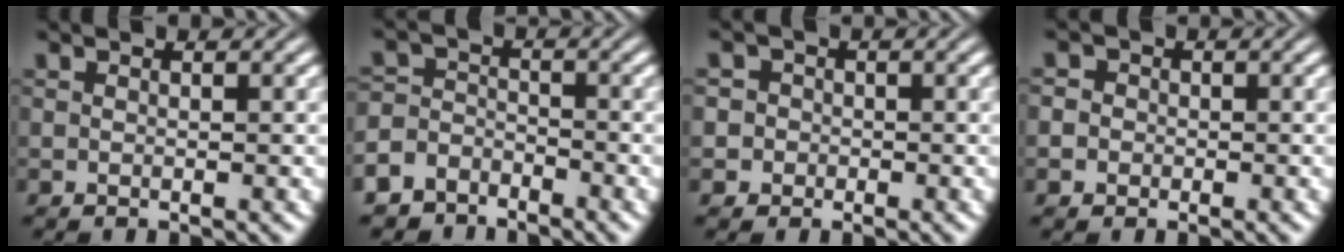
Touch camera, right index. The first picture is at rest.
{"total": 4.6, "force": [-3.5, 3.0, 0.6], "torque": [0.000, -0.019, -0.061]}
{"total": 3.1, "force": [-0.7, 3.0, 0.3], "torque": [-0.005, -0.002, -0.022]}
{"total": 1.9, "force": [-0.4, 1.9, 0.2], "torque": [0.001, 0.002, -0.016]}